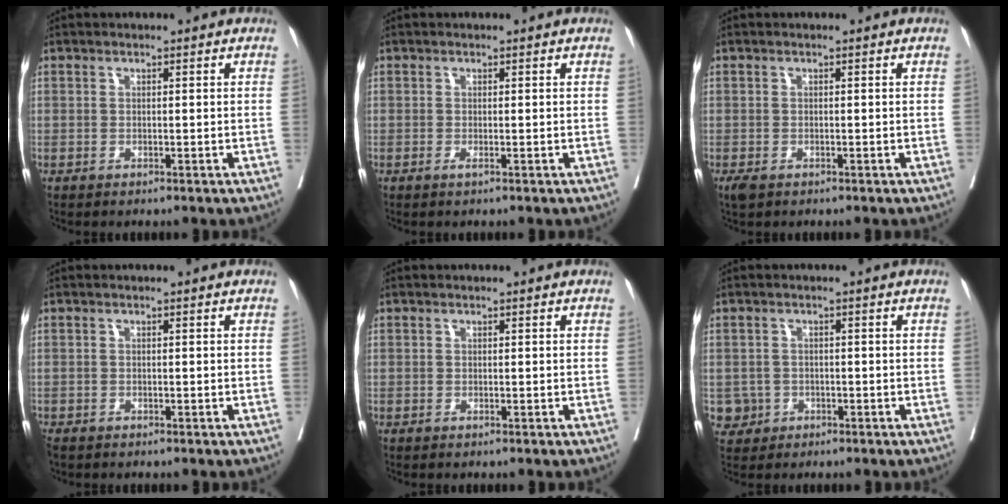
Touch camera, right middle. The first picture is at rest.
{"total": 0.5, "force": [-0.1, -0.2, 0.4], "torque": [-0.010, -0.002, -0.003]}
{"total": 1.6, "force": [-1.0, 0.8, 1.0], "torque": [-0.022, -0.005, -0.012]}
{"total": 1.6, "force": [-1.3, 0.8, 0.5], "torque": [-0.016, -0.005, -0.024]}
{"total": 0.0}
{"total": 2.8, "force": [-0.8, 2.7, 0.0], "torque": [0.004, 0.009, -0.011]}